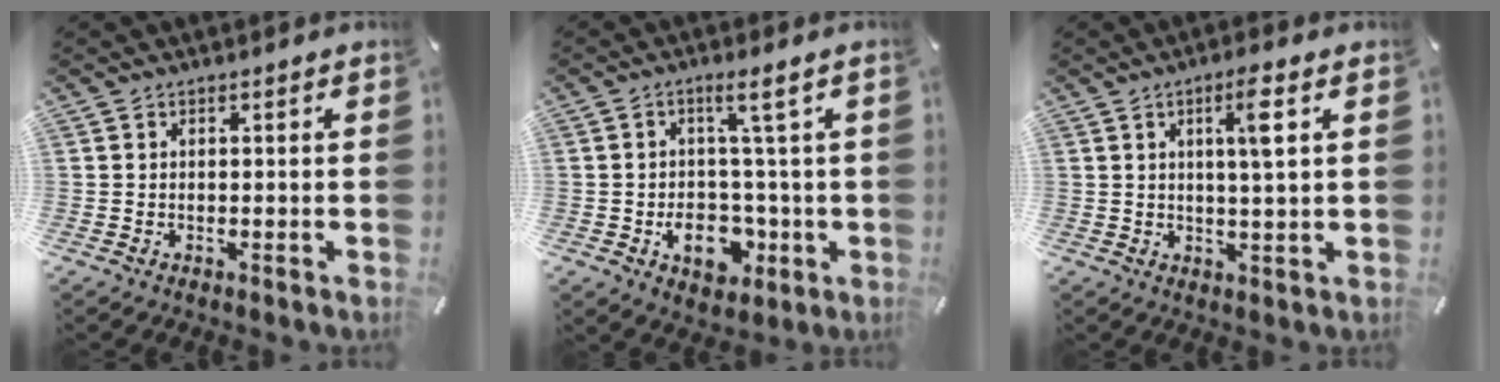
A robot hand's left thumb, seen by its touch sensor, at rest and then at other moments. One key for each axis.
{"total": 10.9, "fx": -0.9, "fy": 6.7, "fz": 8.5, "tx": -0.128, "ty": 0.002, "tz": -0.012}
{"total": 6.5, "fx": 2.3, "fy": 0.6, "fz": 6.1, "tx": -0.107, "ty": -0.004, "tz": 0.030}